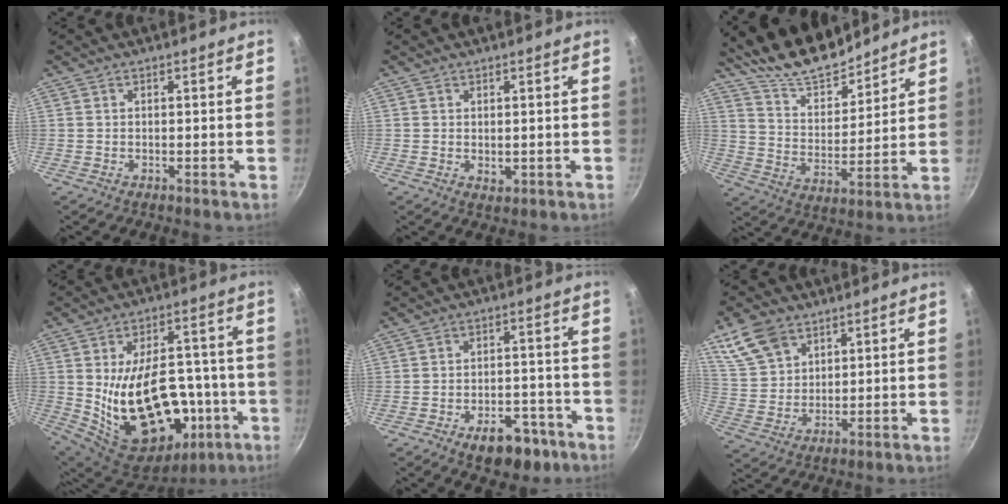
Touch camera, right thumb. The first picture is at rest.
{"total": 1.6, "force": [0.4, 1.1, 1.1], "torque": [-0.015, -0.006, 0.007]}
{"total": 13.8, "force": [12.2, 4.3, 4.7], "torque": [-0.050, -0.089, 0.215]}
{"total": 27.4, "force": [-4.4, 16.9, 21.2], "torque": [-0.311, 0.024, -0.036]}
{"total": 10.1, "force": [-5.7, 5.8, 6.0], "torque": [-0.045, 0.045, -0.071]}
{"total": 9.7, "force": [5.9, 6.3, 4.4], "torque": [-0.070, -0.012, 0.126]}